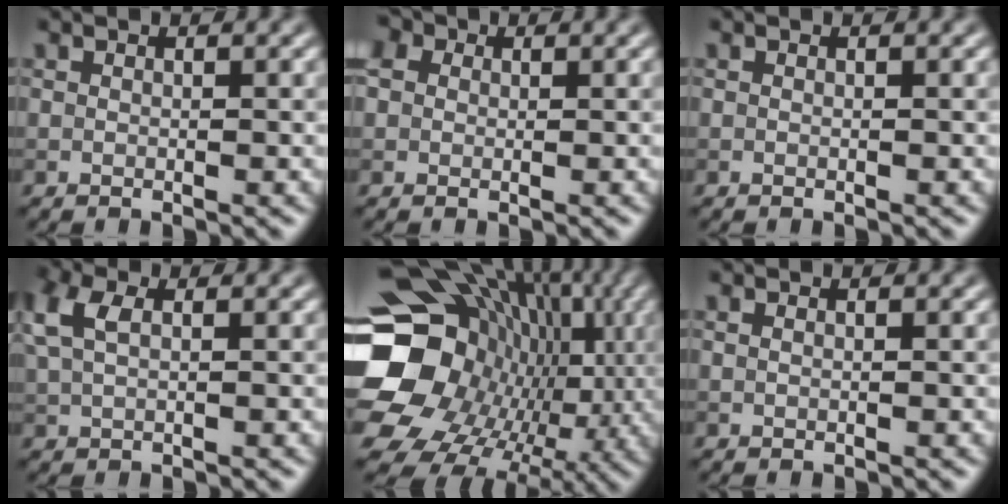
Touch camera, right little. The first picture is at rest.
{"total": 8.4, "force": [3.2, 6.3, 4.6], "torque": [-0.093, 0.035, 0.026]}
{"total": 0.0}
{"total": 3.9, "force": [1.3, 2.2, 3.0], "torque": [-0.083, 0.017, 0.020]}
{"total": 19.2, "force": [0.0, 16.1, 10.4], "torque": [-0.175, -0.019, 0.000]}
{"total": 0.0}